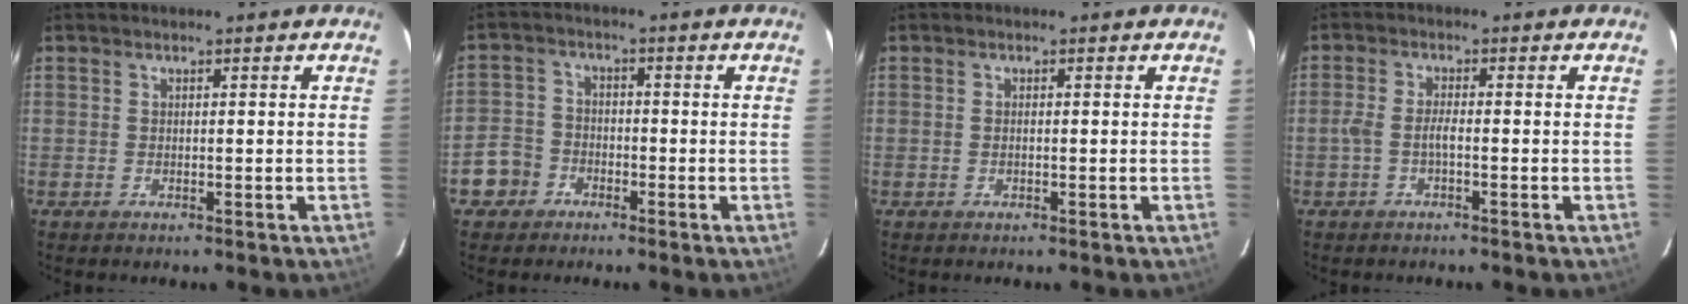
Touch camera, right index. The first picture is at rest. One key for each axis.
{"total": 5.8, "fx": -3.2, "fy": 4.8, "fz": 0.8, "tx": -0.023, "ty": 0.020, "tz": -0.063}
{"total": 0.5, "fx": 0.2, "fy": 0.2, "fz": 0.4, "tx": -0.009, "ty": 0.003, "tz": 0.002}
{"total": 2.3, "fx": -0.9, "fy": 0.3, "fz": 2.0, "tx": -0.049, "ty": 0.006, "tz": -0.022}